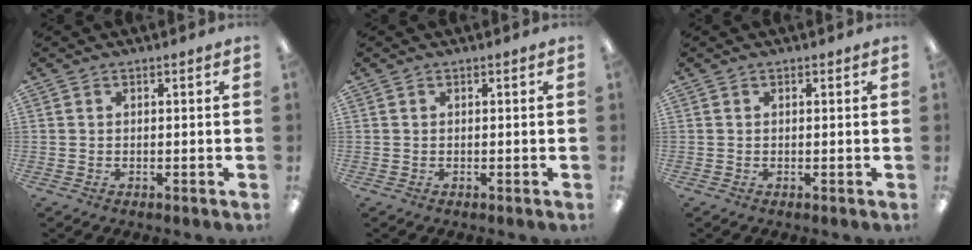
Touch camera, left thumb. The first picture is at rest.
{"total": 0.0}
{"total": 0.0}